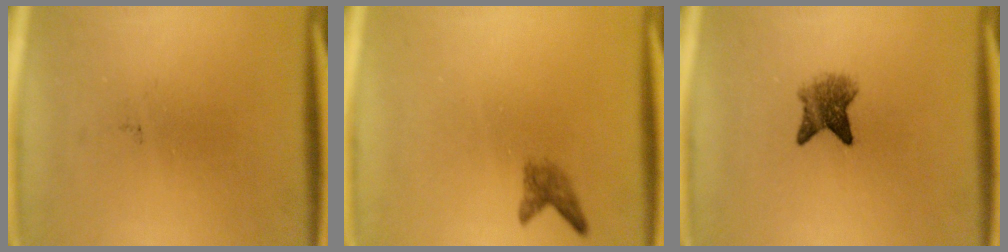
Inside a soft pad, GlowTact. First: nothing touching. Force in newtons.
{"total": 1.8}
{"total": 4.2}